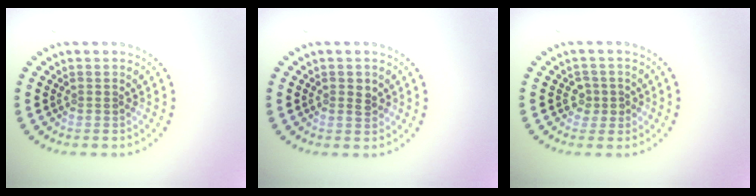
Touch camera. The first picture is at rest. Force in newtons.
{"total": 1.4, "press": 1.4, "slide": 0.1}
{"total": 1.6, "press": 1.4, "slide": 0.7}